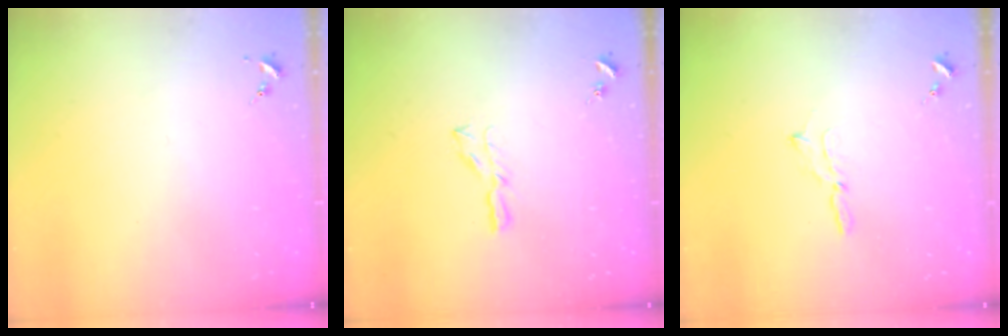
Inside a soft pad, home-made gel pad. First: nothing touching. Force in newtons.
{"total": 5.1, "press": 5.1, "slide": 0.5}
{"total": 3.6, "press": 3.6, "slide": 0.1}